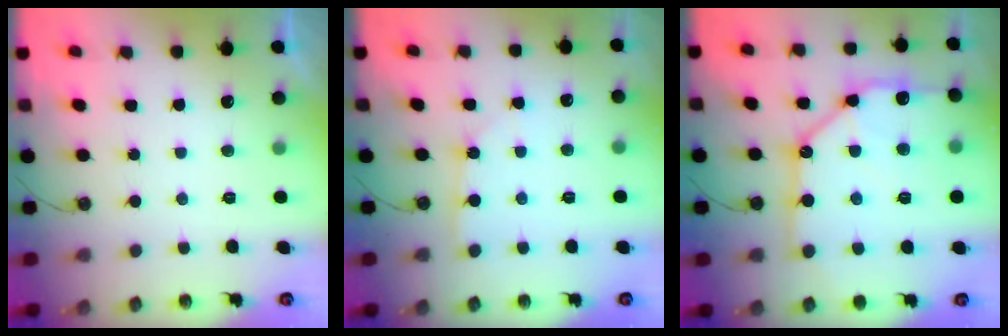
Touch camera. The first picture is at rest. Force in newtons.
{"total": 1.8, "press": 1.7, "slide": 0.3}
{"total": 22.0, "press": 21.8, "slide": 2.8}